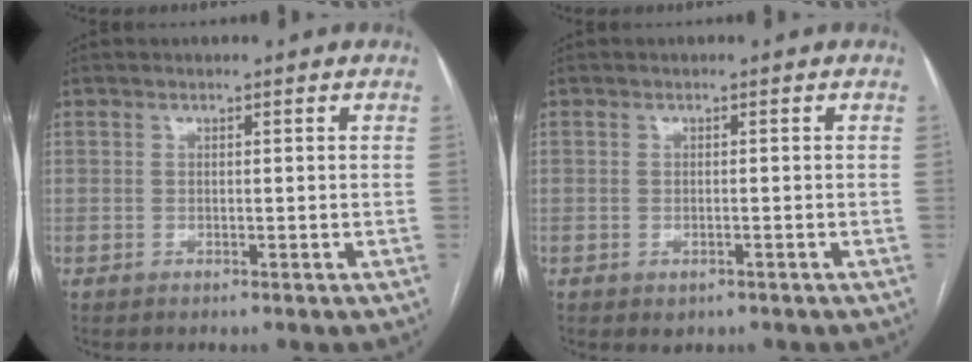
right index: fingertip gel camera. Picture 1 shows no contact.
{"total": 1.3, "force": [-0.6, 0.7, 0.8], "torque": [-0.011, -0.001, -0.002]}